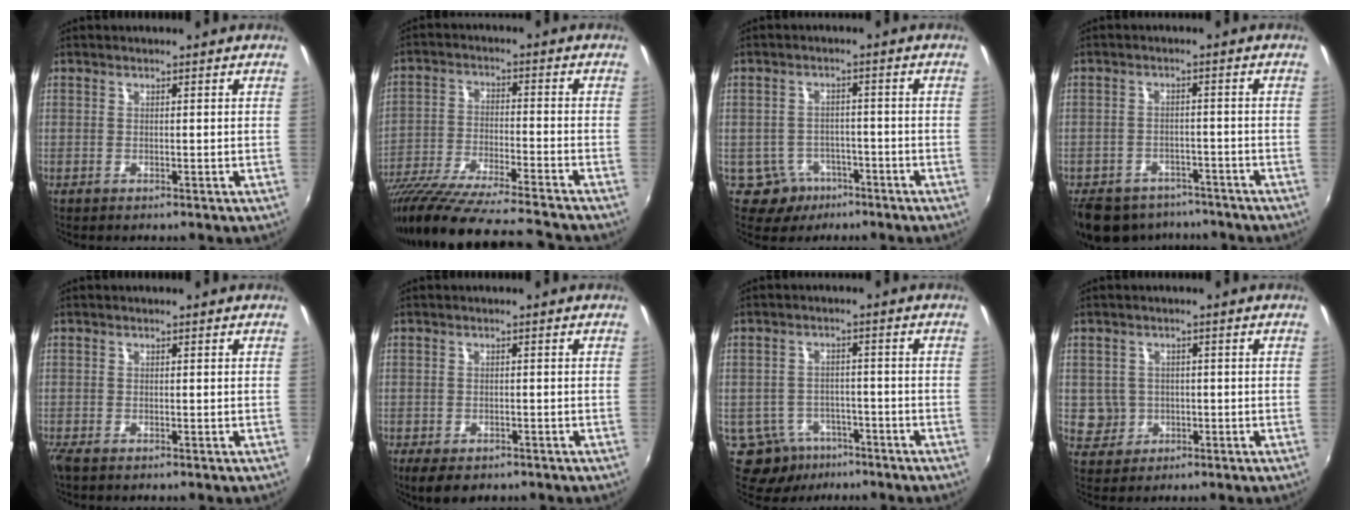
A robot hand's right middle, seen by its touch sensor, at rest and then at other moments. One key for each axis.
{"total": 22.6, "fx": -19.6, "fy": 0.7, "fz": 11.3, "tx": -0.212, "ty": -0.059, "tz": -0.324}
{"total": 5.3, "fx": -3.3, "fy": 4.1, "fz": 0.6, "tx": -0.023, "ty": 0.014, "tz": -0.043}
{"total": 14.9, "fx": -11.6, "fy": 7.7, "fz": 5.3, "tx": -0.138, "ty": 0.003, "tz": -0.160}
{"total": 1.4, "fx": -1.1, "fy": 0.4, "fz": 0.9, "tx": -0.020, "ty": -0.007, "tz": -0.022}
{"total": 5.2, "fx": -3.6, "fy": 2.5, "fz": 2.9, "tx": -0.066, "ty": -0.022, "tz": -0.056}
{"total": 8.3, "fx": -5.2, "fy": 6.1, "fz": 2.2, "tx": -0.058, "ty": 0.009, "tz": -0.068}
{"total": 4.3, "fx": -0.5, "fy": 4.2, "fz": 0.7, "tx": -0.021, "ty": 0.007, "tz": 0.001}